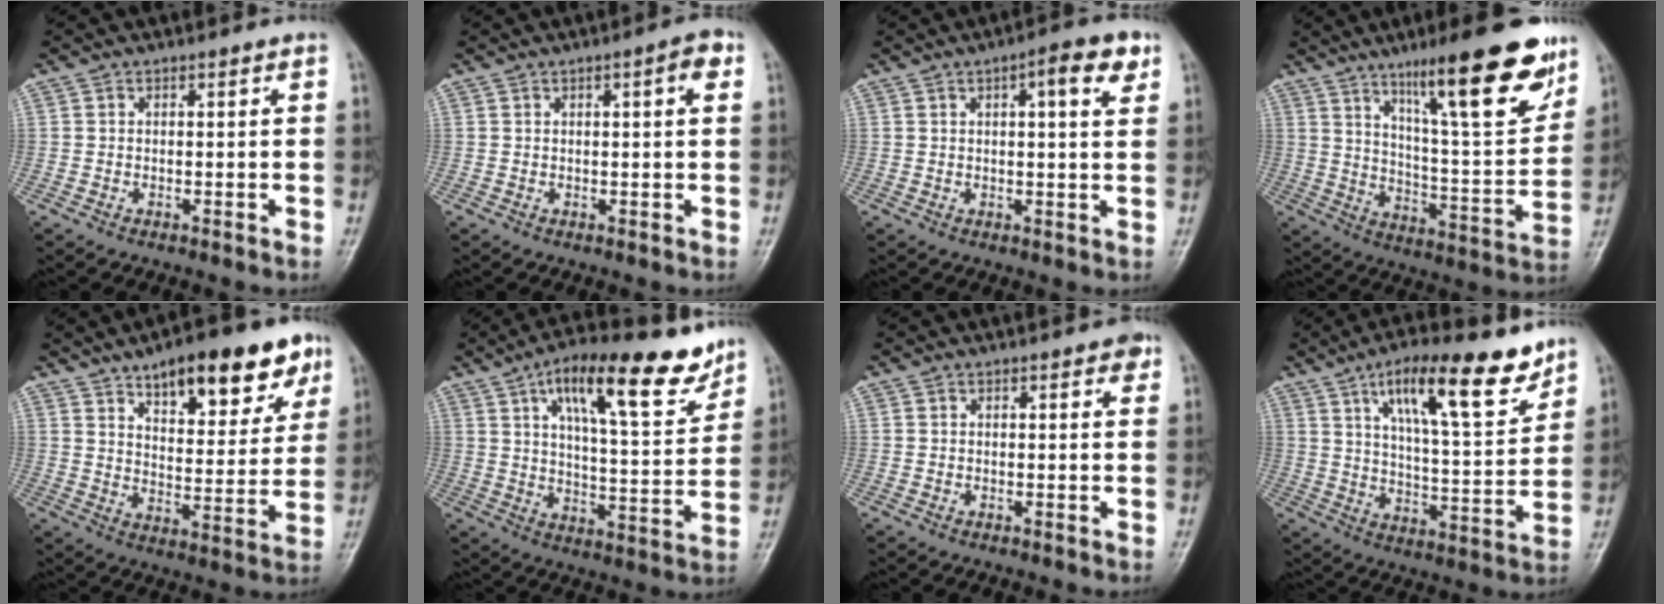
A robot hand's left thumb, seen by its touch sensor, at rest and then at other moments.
{"total": 3.5, "force": [1.2, 0.7, 3.2], "torque": [-0.042, 0.004, 0.015]}
{"total": 7.0, "force": [3.1, 1.9, 6.0], "torque": [-0.073, -0.004, 0.037]}
{"total": 22.1, "force": [13.4, 4.4, 16.9], "torque": [-0.218, -0.062, 0.212]}
{"total": 18.2, "force": [10.8, 7.2, 12.7], "torque": [-0.132, -0.042, 0.158]}
{"total": 18.6, "force": [11.0, 6.1, 13.7], "torque": [-0.175, -0.043, 0.174]}
{"total": 1.7, "force": [0.8, 0.8, 1.2], "torque": [-0.006, 0.000, 0.007]}
{"total": 17.6, "force": [10.7, 5.1, 13.1], "torque": [-0.176, -0.052, 0.177]}